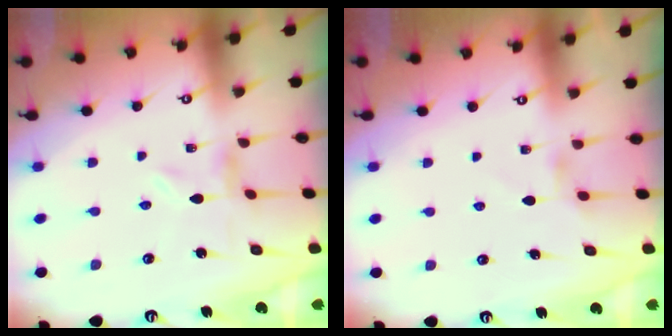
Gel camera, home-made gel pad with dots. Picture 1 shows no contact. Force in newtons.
{"total": 3.2, "press": 3.2, "slide": 0.5}